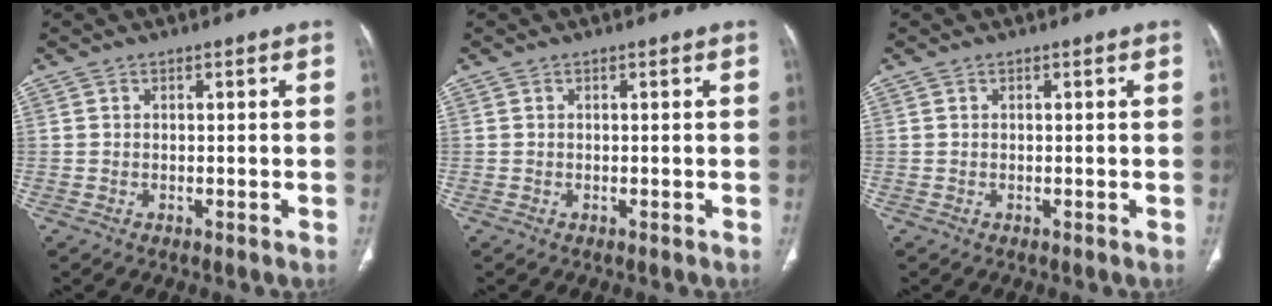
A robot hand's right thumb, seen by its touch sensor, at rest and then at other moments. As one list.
[{"total": 0.0}, {"total": 0.0}]